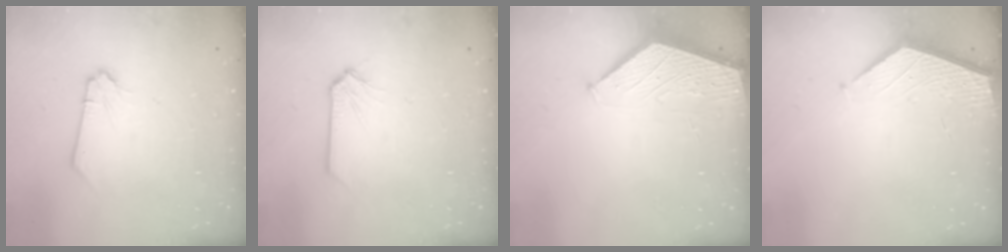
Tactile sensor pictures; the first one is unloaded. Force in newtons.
{"total": 0.0}
{"total": 1.9, "press": 1.9, "slide": 0.2}
{"total": 2.6, "press": 2.6, "slide": 0.3}